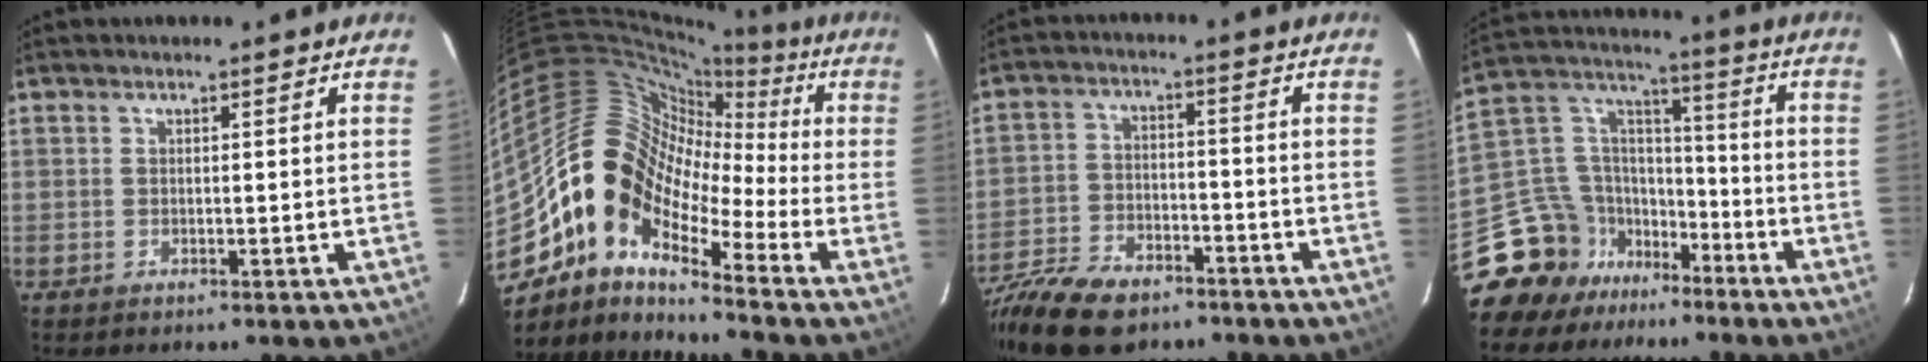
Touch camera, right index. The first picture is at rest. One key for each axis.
{"total": 14.8, "fx": -7.0, "fy": 9.2, "fz": 9.4, "tx": -0.160, "ty": 0.013, "tz": -0.158}
{"total": 17.1, "fx": -12.8, "fy": 7.9, "fz": 8.1, "tx": -0.202, "ty": -0.017, "tz": -0.226}
{"total": 15.2, "fx": -11.3, "fy": 9.7, "fz": 2.9, "tx": -0.085, "ty": 0.066, "tz": -0.194}